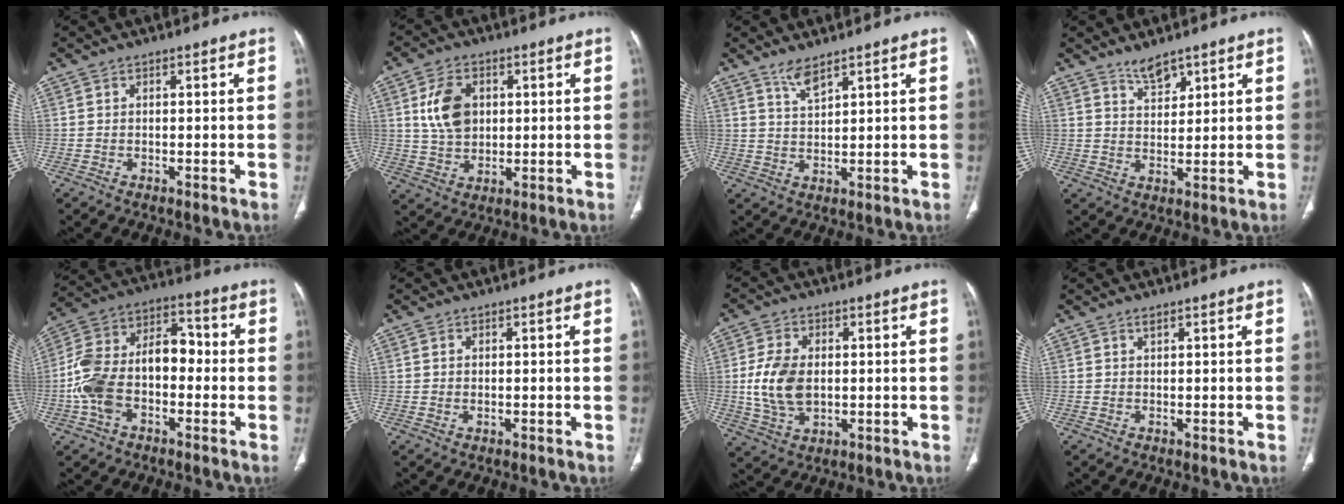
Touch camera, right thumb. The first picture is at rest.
{"total": 8.9, "force": [2.1, 6.3, 6.0], "torque": [-0.094, -0.007, 0.042]}
{"total": 3.7, "force": [3.0, 0.7, 2.1], "torque": [-0.036, -0.018, 0.062]}
{"total": 4.1, "force": [3.4, 1.5, 1.8], "torque": [-0.017, -0.027, 0.062]}
{"total": 15.7, "force": [-3.0, 10.0, 11.8], "torque": [-0.212, 0.056, -0.060]}
{"total": 0.9, "force": [0.0, 0.7, 0.6], "torque": [-0.016, 0.002, 0.002]}
{"total": 8.9, "force": [0.3, 5.8, 6.7], "torque": [-0.131, -0.001, 0.012]}
{"total": 0.6, "force": [0.5, 0.1, 0.4], "torque": [-0.002, 0.001, 0.006]}